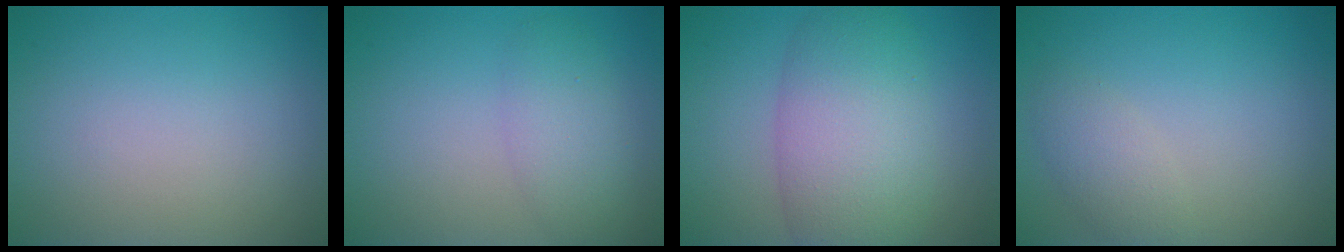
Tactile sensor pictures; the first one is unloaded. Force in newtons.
{"total": 3.0, "press": 3.0, "slide": 0.1}
{"total": 7.9, "press": 7.9, "slide": 0.2}
{"total": 2.0, "press": 2.0, "slide": 0.0}